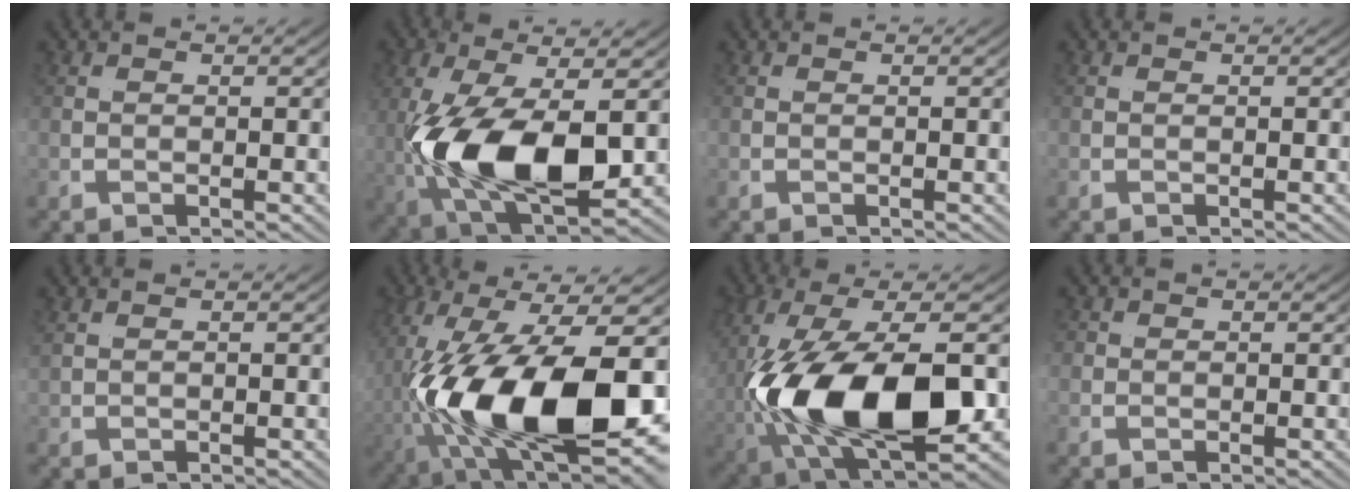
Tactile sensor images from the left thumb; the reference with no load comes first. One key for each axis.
{"total": 11.5, "fx": -2.3, "fy": 5.5, "fz": 9.8, "tx": -0.234, "ty": -0.034, "tz": -0.028}
{"total": 0.0}
{"total": 0.0}
{"total": 0.6, "fx": 0.5, "fy": -0.2, "fz": -0.1, "tx": 0.015, "ty": 0.006, "tz": 0.010}
{"total": 18.6, "fx": -4.4, "fy": 7.7, "fz": 16.4, "tx": -0.348, "ty": -0.038, "tz": -0.037}
{"total": 15.6, "fx": -3.3, "fy": 7.2, "fz": 13.4, "tx": -0.321, "ty": -0.033, "tz": -0.032}
{"total": 1.1, "fx": 0.3, "fy": 1.0, "fz": -0.2, "tx": 0.000, "ty": -0.006, "tz": 0.010}